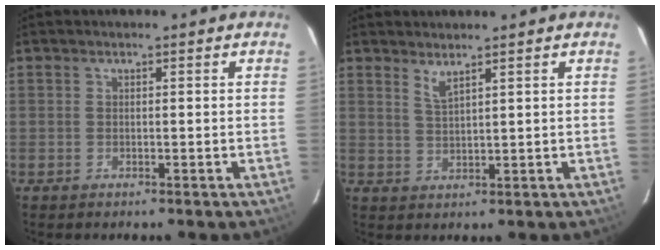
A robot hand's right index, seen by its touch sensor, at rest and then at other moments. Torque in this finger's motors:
{"motor_torque": [0.04, -0.01, 0.07, 0.02]}